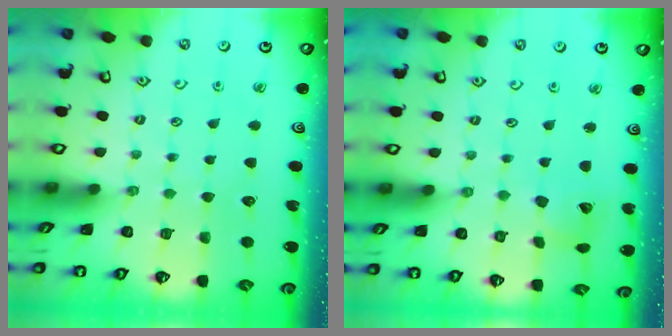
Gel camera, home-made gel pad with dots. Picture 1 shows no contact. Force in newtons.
{"total": 7.1, "press": 7.0, "slide": 0.9}